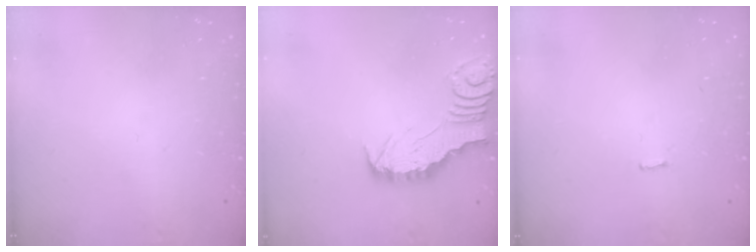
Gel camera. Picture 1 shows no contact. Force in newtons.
{"total": 2.7, "press": 2.7, "slide": 0.2}
{"total": 1.6, "press": 1.6, "slide": 0.2}